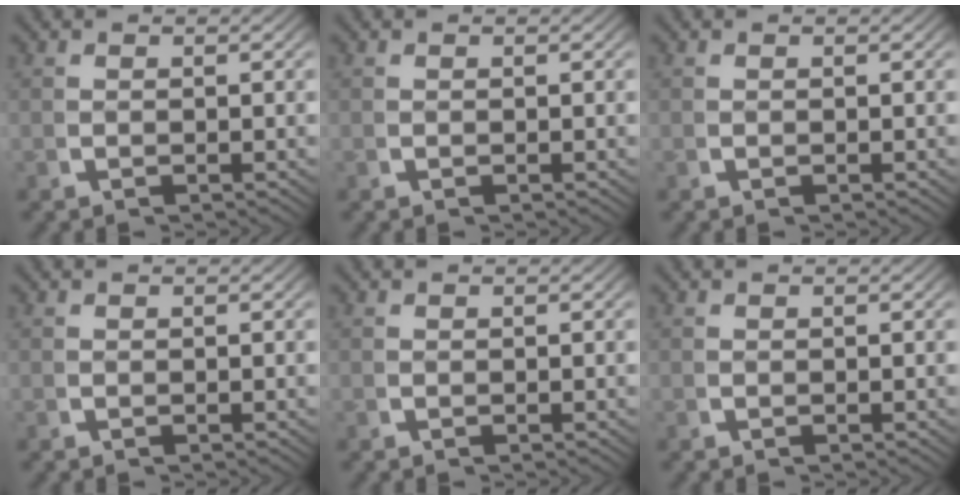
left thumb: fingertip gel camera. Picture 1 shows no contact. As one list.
[{"total": 0.0}, {"total": 0.0}, {"total": 0.0}, {"total": 0.0}, {"total": 0.0}]